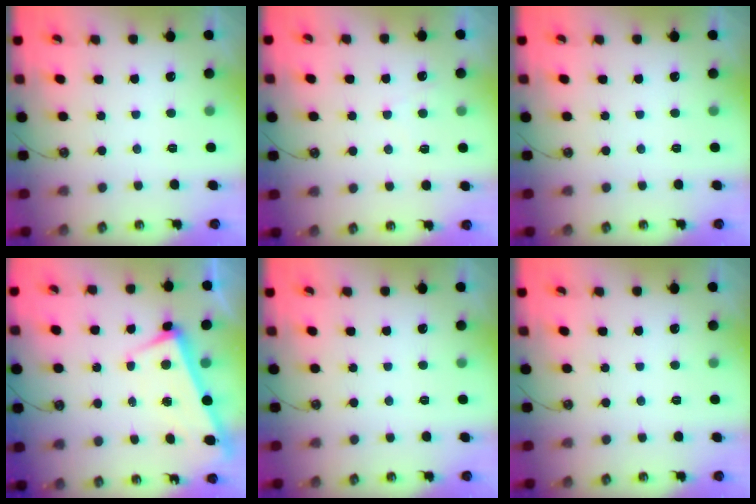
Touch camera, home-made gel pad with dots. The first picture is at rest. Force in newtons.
{"total": 6.3, "press": 6.3, "slide": 0.3}
{"total": 0.0}
{"total": 3.4, "press": 3.4, "slide": 0.6}
{"total": 0.0}
{"total": 0.0}